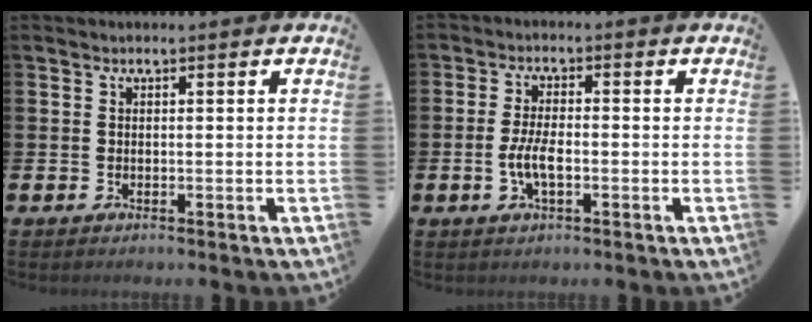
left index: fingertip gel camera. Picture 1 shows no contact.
{"total": 4.0, "force": [-1.0, 1.5, 3.6], "torque": [-0.068, 0.001, -0.019]}